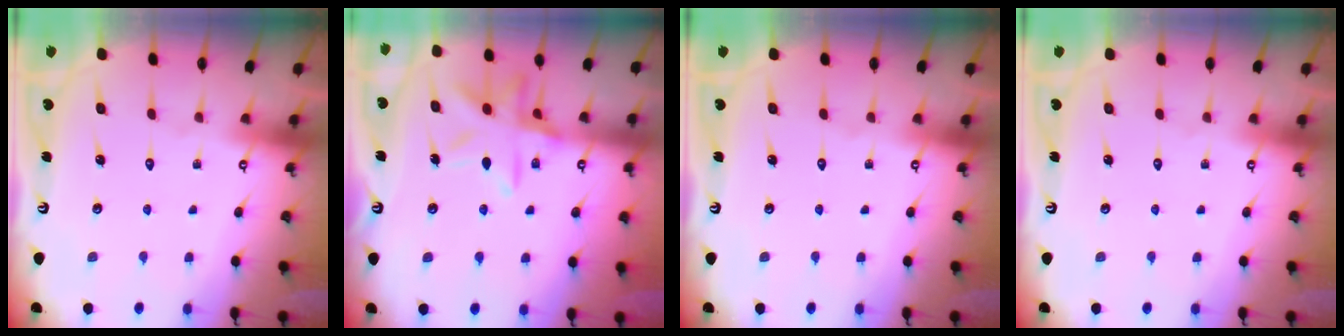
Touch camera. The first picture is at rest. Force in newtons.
{"total": 13.5, "press": 13.5, "slide": 1.0}
{"total": 0.0}
{"total": 0.0}